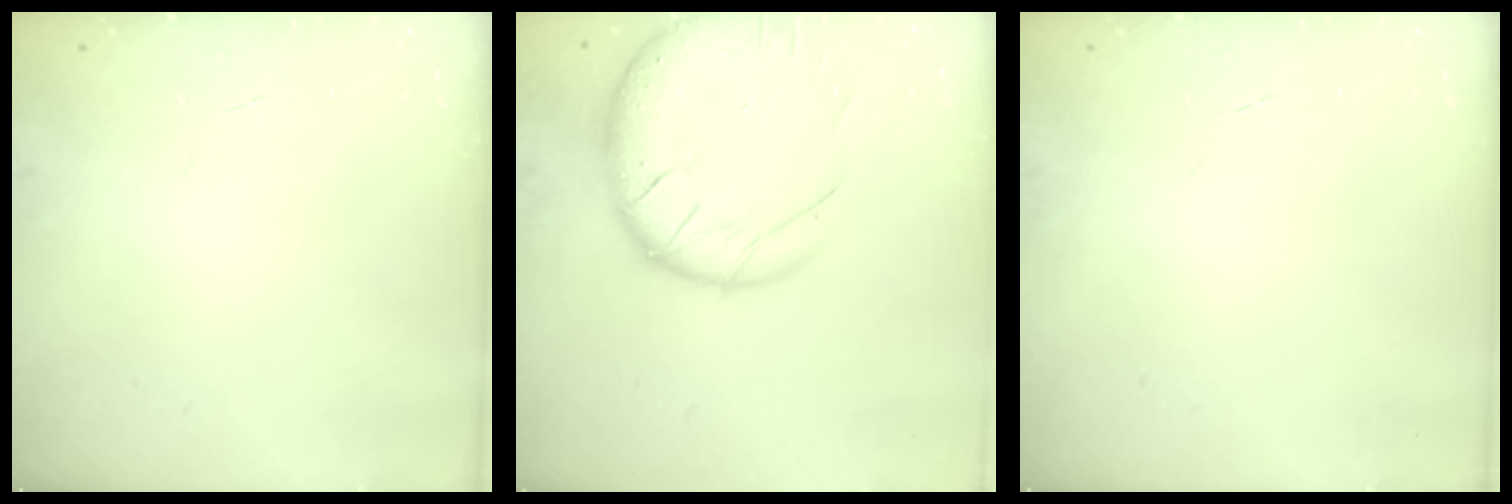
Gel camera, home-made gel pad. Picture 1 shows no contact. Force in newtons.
{"total": 18.2, "press": 17.7, "slide": 4.3}
{"total": 0.0}